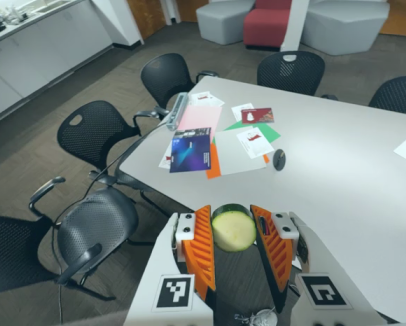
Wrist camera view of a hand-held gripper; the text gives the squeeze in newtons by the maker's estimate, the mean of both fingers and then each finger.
{"total": 11.0, "left": 10.8, "right": 11.2}